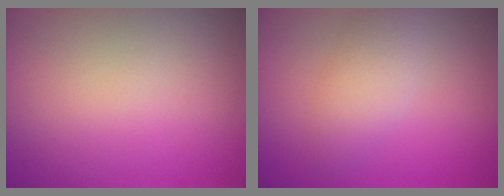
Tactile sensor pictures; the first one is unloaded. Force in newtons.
{"total": 2.9, "press": 2.9, "slide": 0.1}